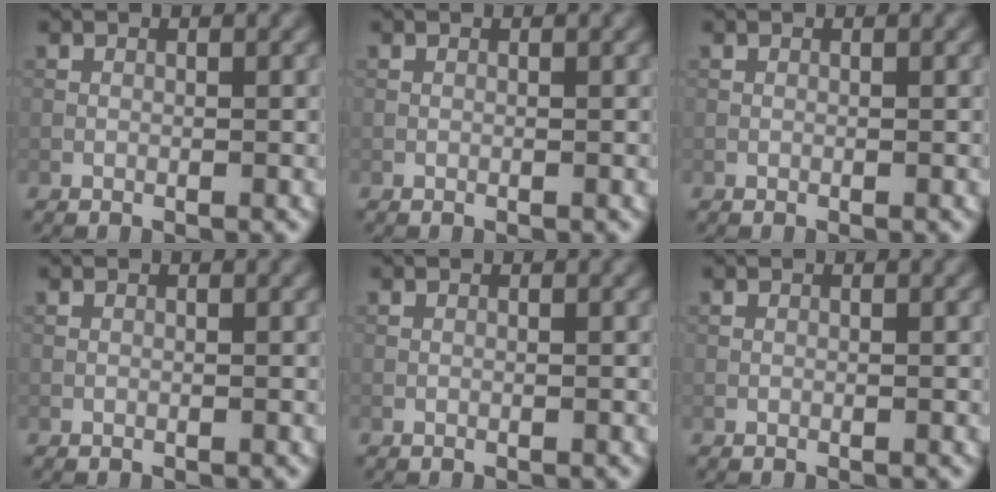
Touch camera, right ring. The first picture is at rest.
{"total": 0.0}
{"total": 0.0}
{"total": 0.0}
{"total": 0.0}
{"total": 0.0}